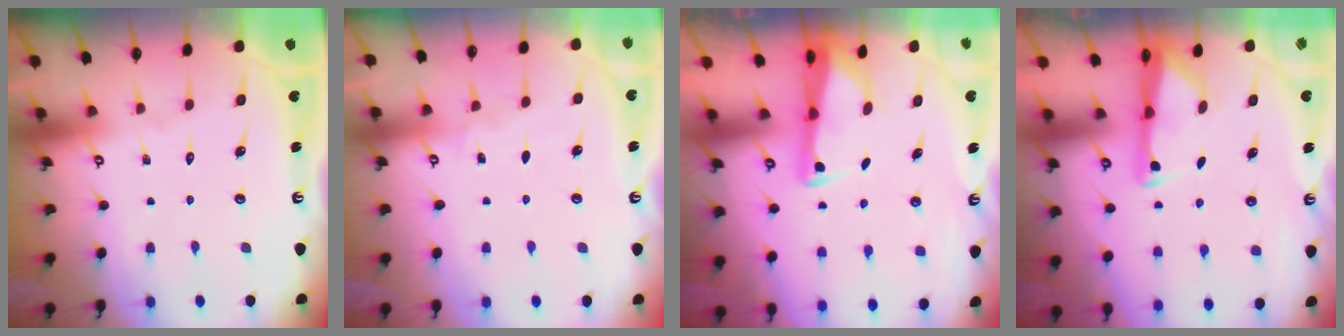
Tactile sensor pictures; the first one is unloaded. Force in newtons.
{"total": 2.8, "press": 2.8, "slide": 0.3}
{"total": 2.5, "press": 2.5, "slide": 0.5}
{"total": 2.9, "press": 2.9, "slide": 0.1}